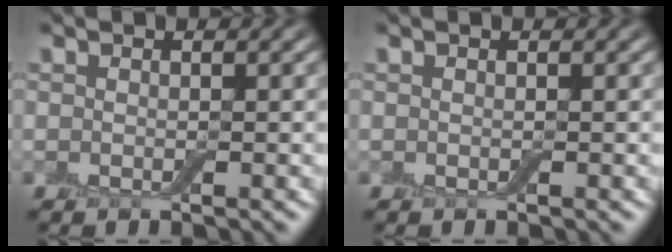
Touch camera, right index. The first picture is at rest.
{"total": 0.0}